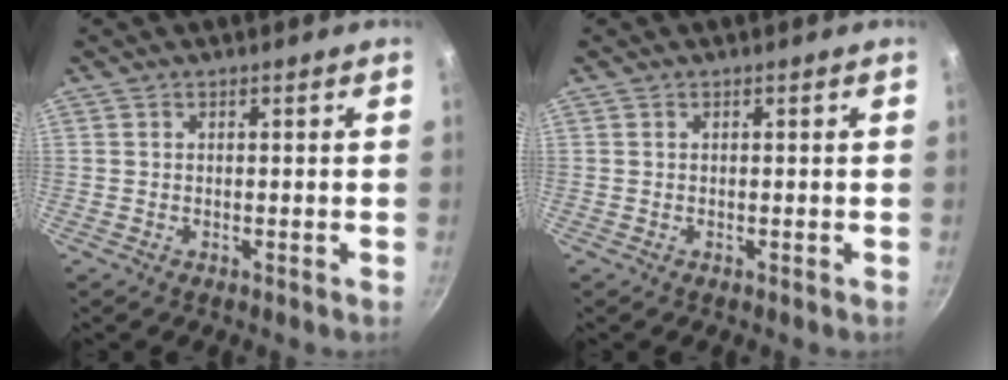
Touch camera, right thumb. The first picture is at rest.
{"total": 0.0}